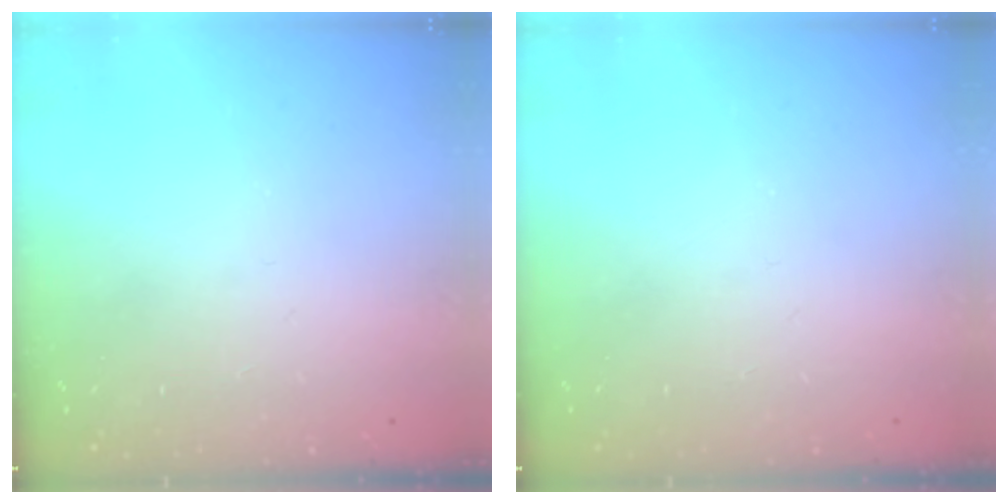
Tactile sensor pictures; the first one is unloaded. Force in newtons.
{"total": 0.0}